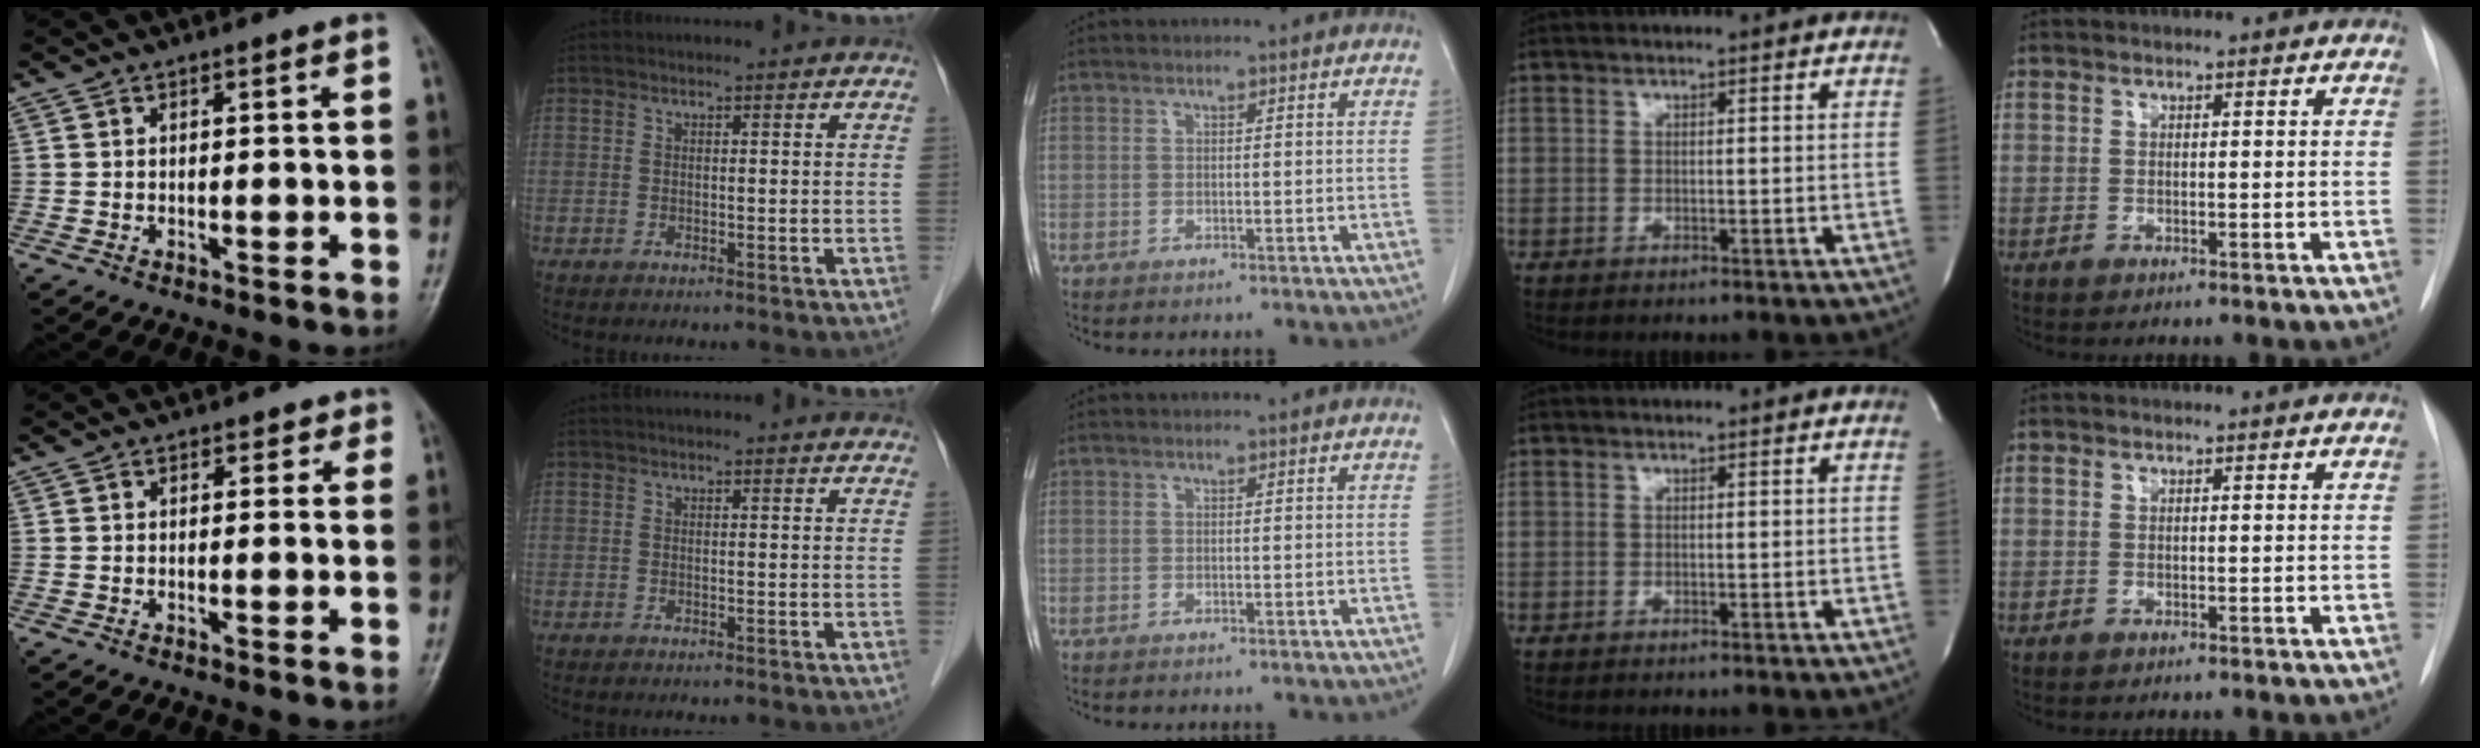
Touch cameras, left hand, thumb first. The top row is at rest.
{"thumb": {"total": 1.5, "force": [0.8, 1.2, 0.4], "torque": [0.015, -0.002, 0.002]}, "index": {"total": 3.1, "force": [2.9, 0.4, 1.0], "torque": [-0.013, 0.013, 0.022]}}